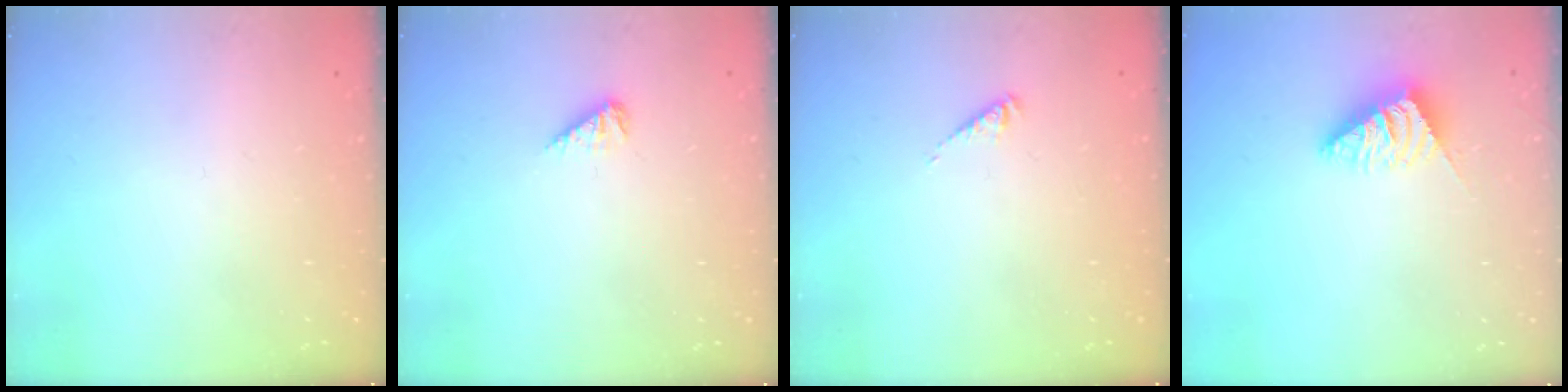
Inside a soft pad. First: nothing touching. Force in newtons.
{"total": 3.3, "press": 3.3, "slide": 0.6}
{"total": 2.0, "press": 2.0, "slide": 0.5}
{"total": 2.5, "press": 2.4, "slide": 0.6}